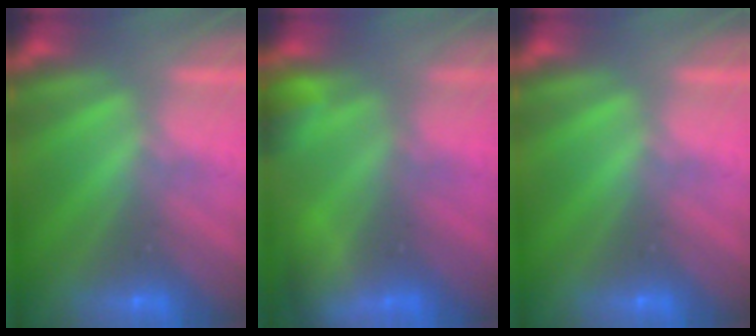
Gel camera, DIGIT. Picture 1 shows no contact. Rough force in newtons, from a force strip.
{"total": 4.9}
{"total": 0.0}